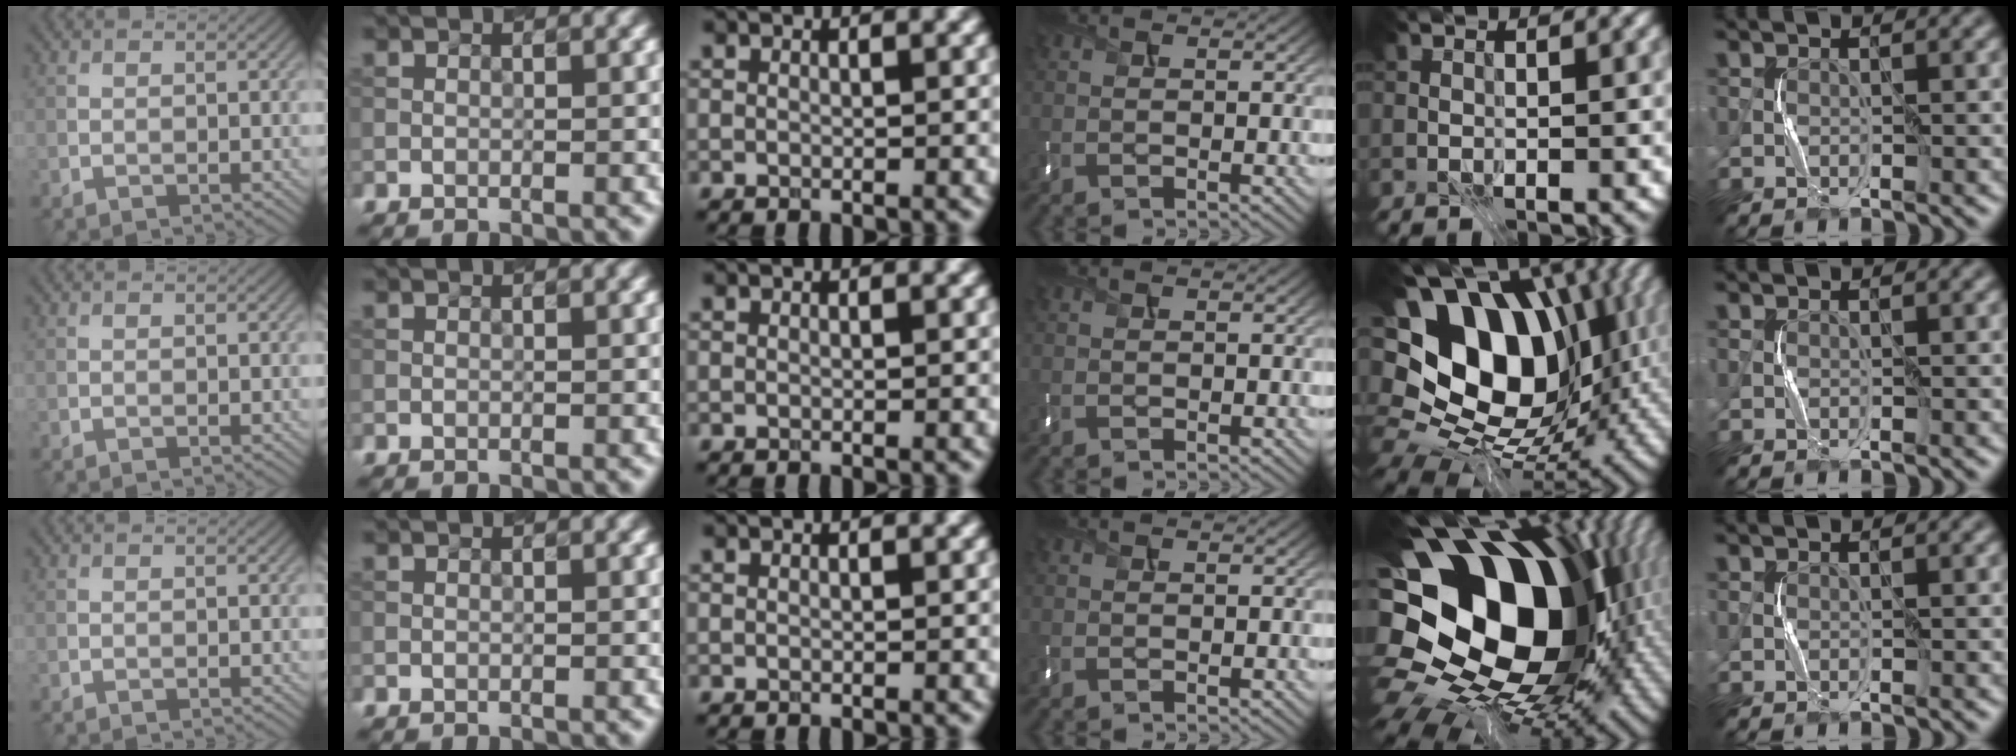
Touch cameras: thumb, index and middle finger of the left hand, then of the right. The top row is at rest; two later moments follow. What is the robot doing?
{"motion": "press", "object": "mouse"}